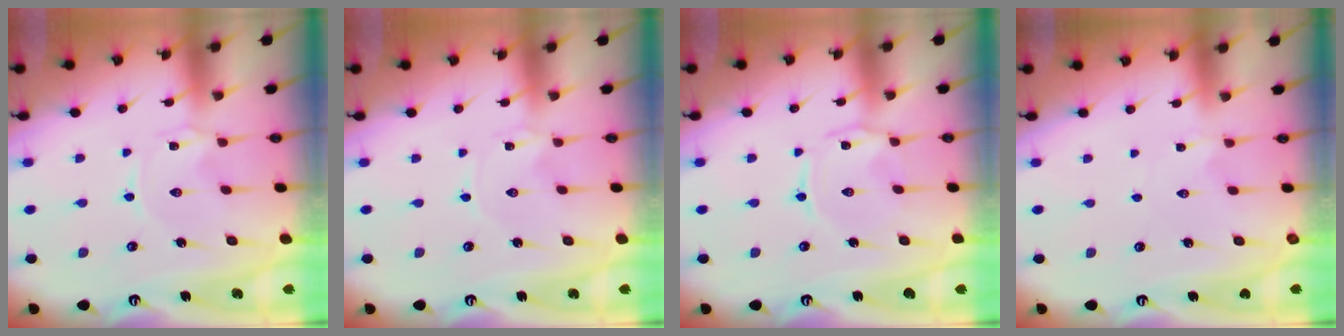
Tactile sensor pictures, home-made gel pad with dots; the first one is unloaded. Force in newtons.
{"total": 0.0}
{"total": 1.5, "press": 1.5, "slide": 0.3}
{"total": 2.1, "press": 2.1, "slide": 0.2}